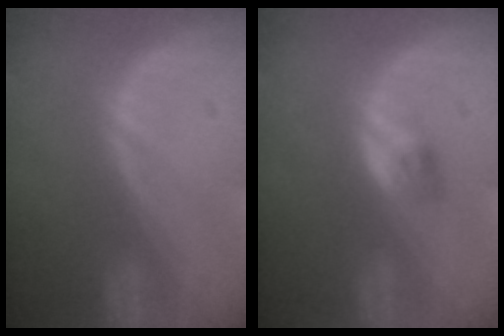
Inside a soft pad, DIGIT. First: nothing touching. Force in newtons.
{"total": 2.6, "press": 2.4, "slide": 1.0}